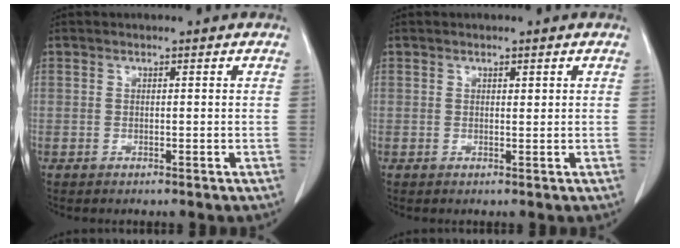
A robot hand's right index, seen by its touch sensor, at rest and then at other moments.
{"total": 0.6, "force": [0.4, 0.2, 0.4], "torque": [-0.009, -0.003, 0.006]}